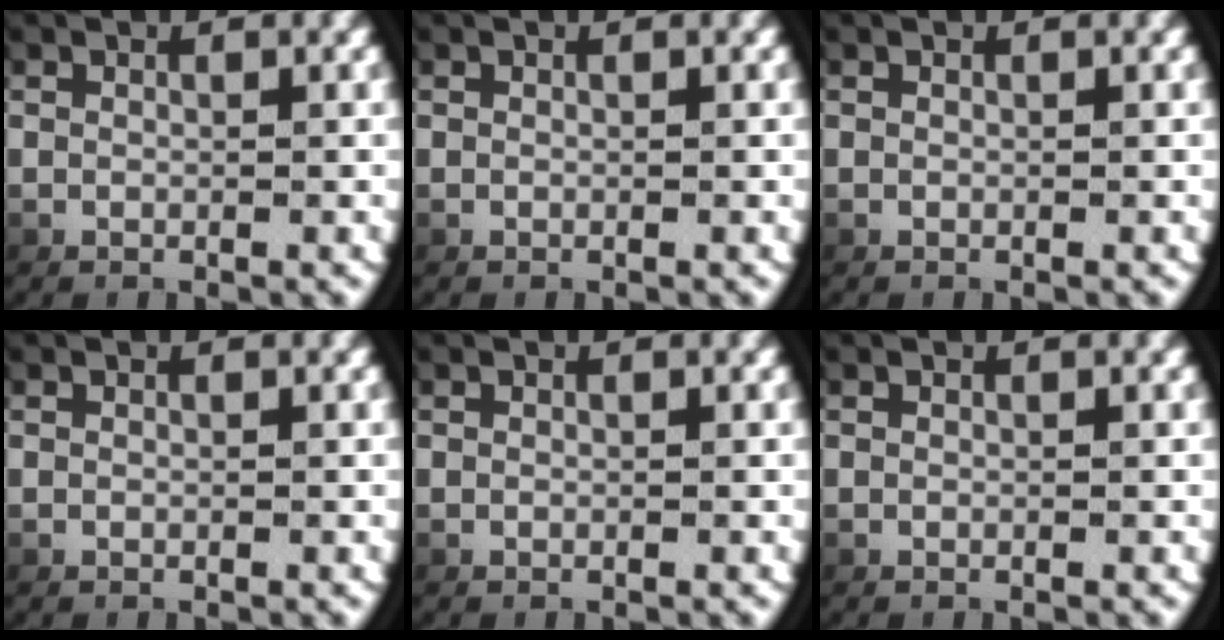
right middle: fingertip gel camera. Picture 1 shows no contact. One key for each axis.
{"total": 0.0}
{"total": 0.0}
{"total": 0.0}
{"total": 0.0}
{"total": 0.0}